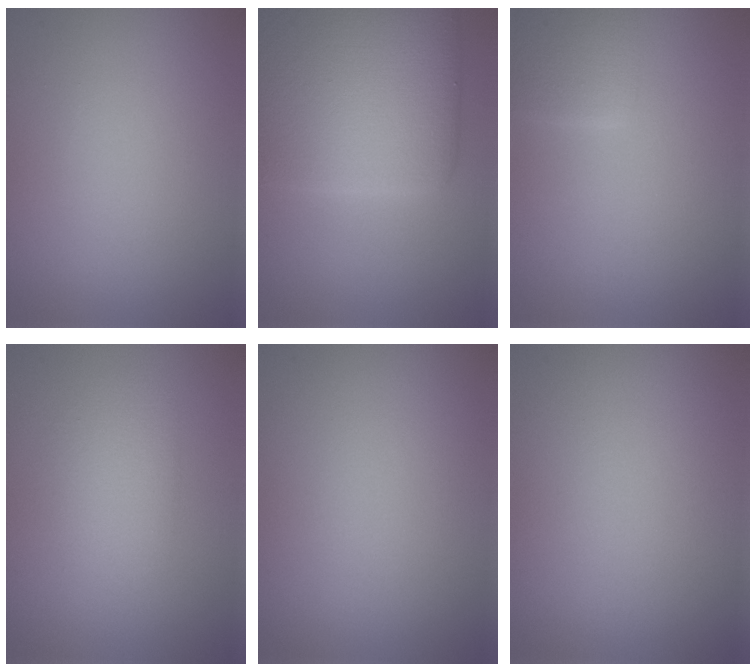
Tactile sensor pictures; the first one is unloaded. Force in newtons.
{"total": 10.0, "press": 10.0, "slide": 0.1}
{"total": 2.3, "press": 2.3, "slide": 0.1}
{"total": 2.3, "press": 2.2, "slide": 0.1}
{"total": 0.0}
{"total": 0.0}